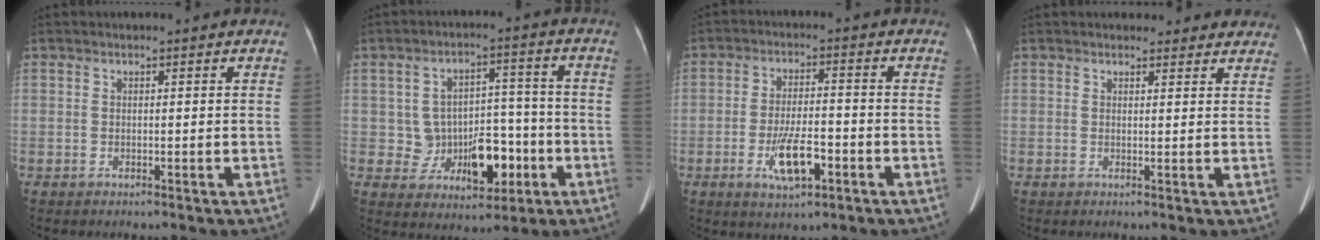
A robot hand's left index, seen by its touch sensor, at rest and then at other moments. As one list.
[{"total": 8.9, "force": [-2.4, 6.4, 5.7], "torque": [-0.079, 0.029, -0.024]}, {"total": 7.3, "force": [-3.1, 2.3, 6.2], "torque": [-0.121, -0.004, -0.050]}, {"total": 6.5, "force": [5.9, 2.4, 0.9], "torque": [0.016, 0.004, 0.048]}]